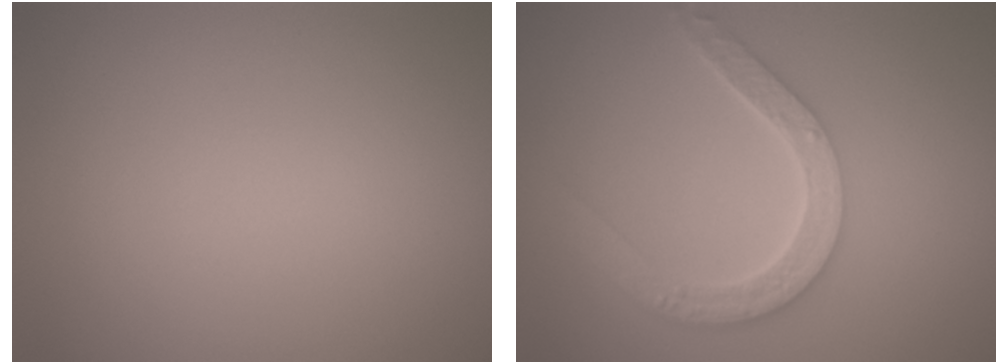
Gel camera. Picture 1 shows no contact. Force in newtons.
{"total": 4.8, "press": 3.8, "slide": 2.9}